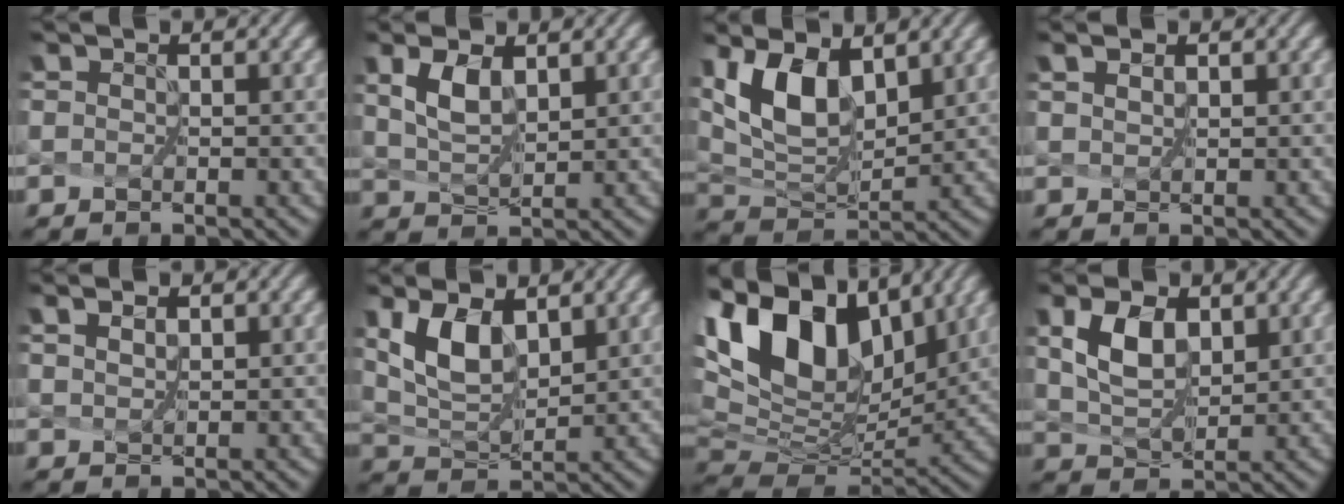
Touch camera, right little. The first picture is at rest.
{"total": 1.8, "force": [1.1, 0.4, 1.4], "torque": [-0.033, -0.005, 0.037]}
{"total": 5.9, "force": [3.2, 2.4, 4.3], "torque": [-0.088, -0.008, 0.071]}
{"total": 0.6, "force": [0.4, 0.1, 0.3], "torque": [-0.013, -0.002, 0.019]}
{"total": 0.8, "force": [0.7, 0.1, 0.4], "torque": [-0.013, -0.002, 0.026]}
{"total": 3.5, "force": [1.9, 1.3, 2.6], "torque": [-0.056, -0.013, 0.046]}
{"total": 15.0, "force": [6.7, 8.6, 10.3], "torque": [-0.217, 0.033, 0.131]}
{"total": 2.9, "force": [1.2, 1.3, 2.3], "torque": [-0.049, -0.008, 0.036]}